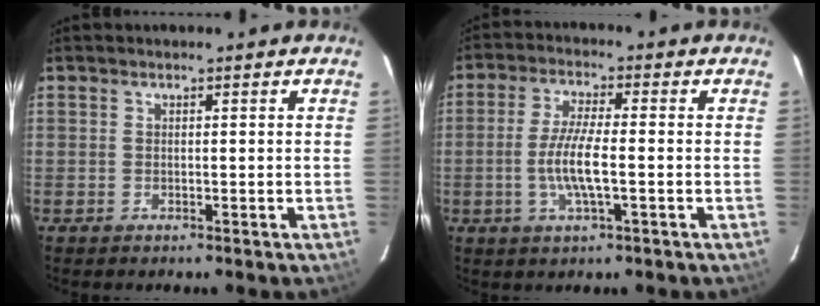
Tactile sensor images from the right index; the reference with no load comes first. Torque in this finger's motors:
{"motor_torque": [0.99, -0.20, 0.54, 0.16]}